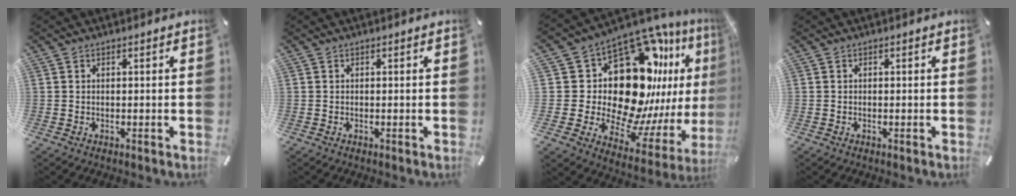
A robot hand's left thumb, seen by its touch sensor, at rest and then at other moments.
{"total": 0.0}
{"total": 24.4, "force": [9.6, 15.3, 16.4], "torque": [-0.271, -0.121, 0.194]}
{"total": 0.0}